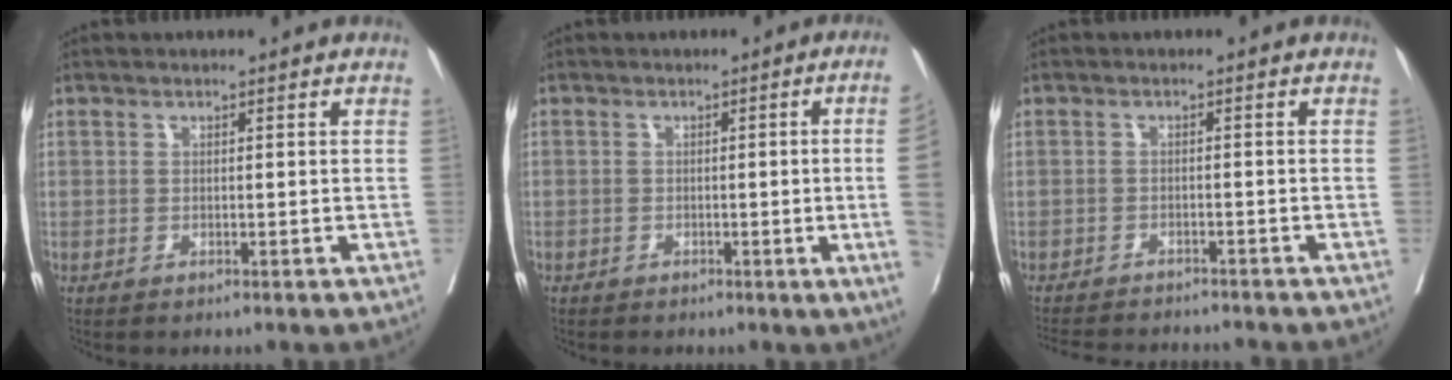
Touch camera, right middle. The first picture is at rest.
{"total": 6.0, "force": [-1.0, -1.9, 5.6], "torque": [-0.055, -0.012, -0.016]}
{"total": 10.3, "force": [-9.7, 1.3, 3.1], "torque": [-0.048, -0.008, -0.131]}